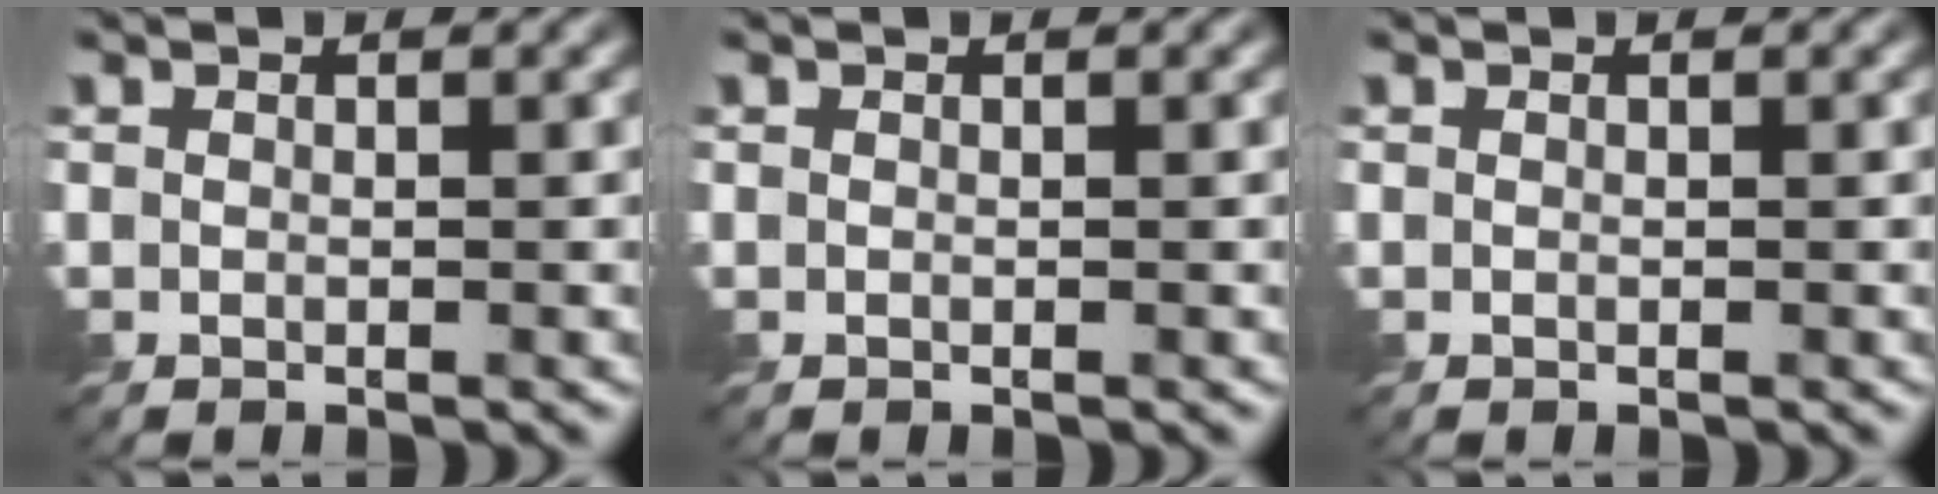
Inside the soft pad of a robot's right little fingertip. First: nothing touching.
{"total": 0.0}
{"total": 0.0}